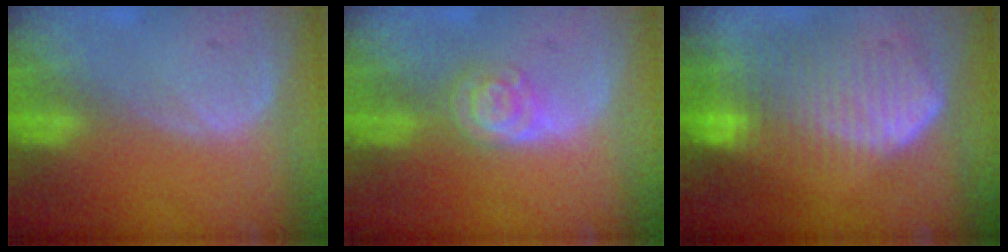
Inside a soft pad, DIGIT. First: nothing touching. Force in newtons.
{"total": 4.3, "press": 3.9, "slide": 1.9}
{"total": 10.6, "press": 9.2, "slide": 5.1}